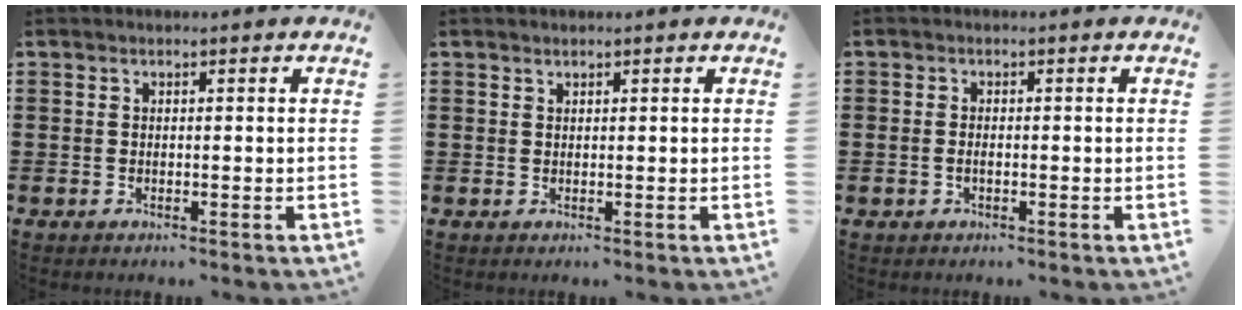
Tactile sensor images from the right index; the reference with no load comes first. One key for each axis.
{"total": 0.5, "fx": 0.5, "fy": 0.3, "fz": 0.0, "tx": -0.001, "ty": 0.002, "tz": 0.009}
{"total": 1.0, "fx": -0.3, "fy": 0.5, "fz": 0.8, "tx": -0.017, "ty": 0.000, "tz": -0.006}